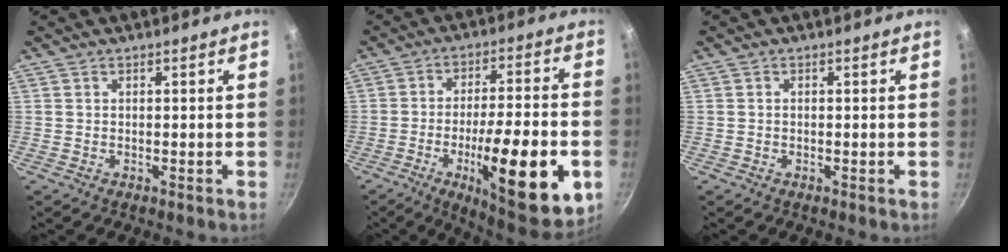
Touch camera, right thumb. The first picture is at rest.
{"total": 22.3, "force": [-7.1, 6.1, 20.2], "torque": [-0.277, 0.022, -0.098]}
{"total": 0.0}